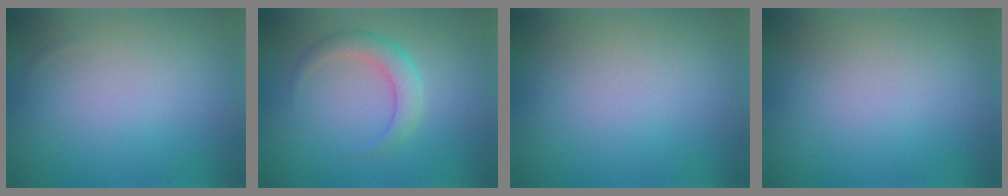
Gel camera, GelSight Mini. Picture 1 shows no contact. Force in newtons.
{"total": 2.8, "press": 2.8, "slide": 0.2}
{"total": 0.0}
{"total": 0.0}